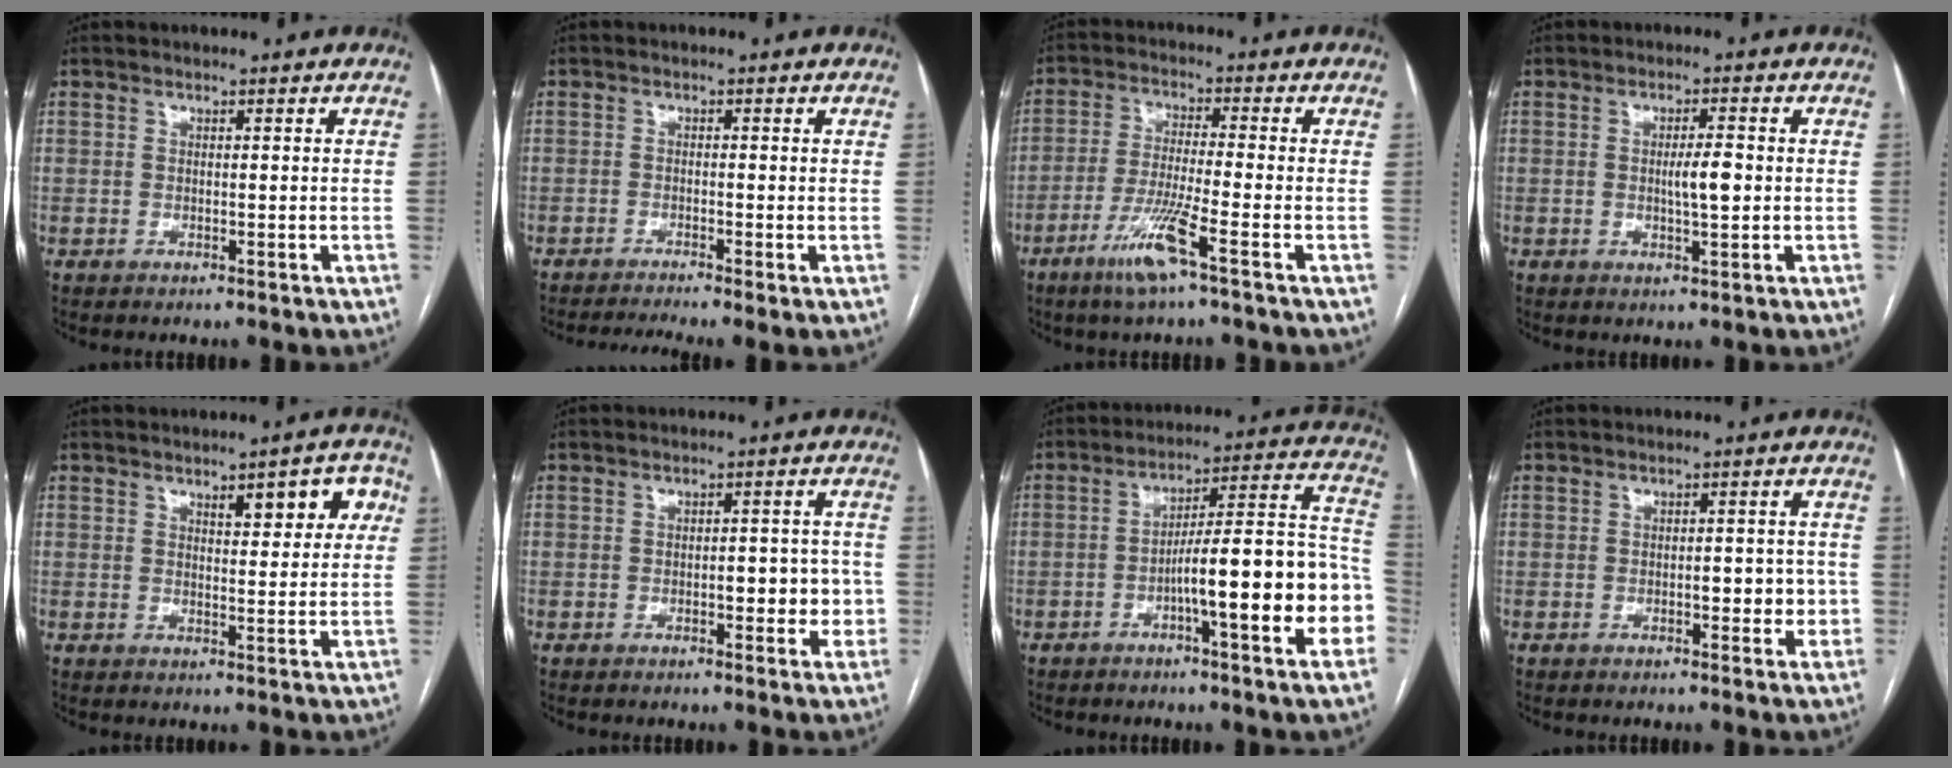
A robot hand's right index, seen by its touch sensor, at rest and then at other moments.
{"total": 4.7, "force": [-3.5, -0.3, 3.1], "torque": [-0.046, -0.004, -0.058]}
{"total": 8.1, "force": [-4.5, -0.7, 6.8], "torque": [-0.136, -0.016, -0.089]}
{"total": 3.9, "force": [-0.1, 0.6, 3.9], "torque": [-0.065, 0.000, 0.000]}
{"total": 6.6, "force": [2.9, 2.1, 5.6], "torque": [-0.063, 0.013, 0.035]}
{"total": 5.3, "force": [-1.2, 2.2, 4.7], "torque": [-0.054, 0.017, -0.012]}
{"total": 19.1, "force": [-5.3, 1.9, 18.3], "torque": [-0.194, 0.033, -0.072]}
{"total": 4.3, "force": [-1.0, 1.8, 3.8], "torque": [-0.045, 0.011, -0.011]}